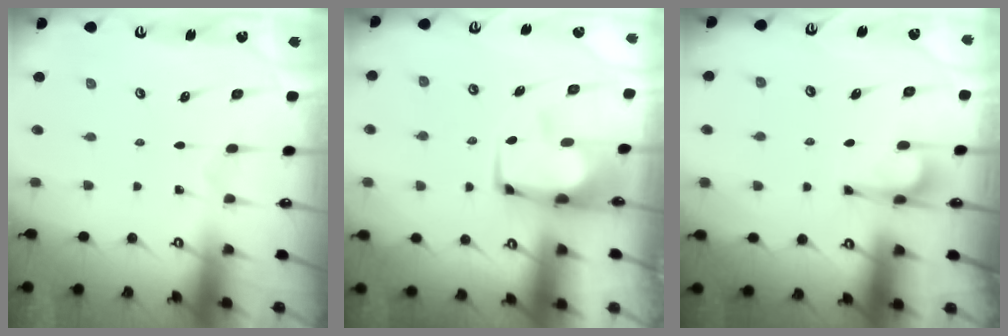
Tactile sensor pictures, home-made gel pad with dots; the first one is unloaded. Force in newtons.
{"total": 0.9, "press": 0.1, "slide": 0.9}
{"total": 3.2, "press": 3.2, "slide": 0.7}